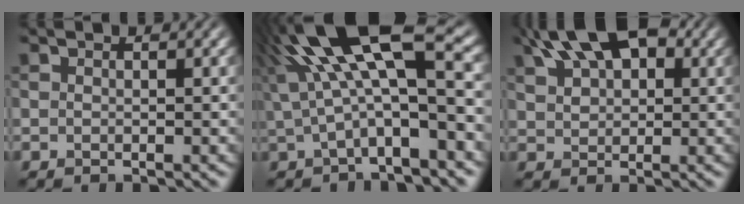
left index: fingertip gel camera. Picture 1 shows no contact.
{"total": 12.3, "force": [3.7, 3.5, 11.1], "torque": [-0.192, 0.019, 0.062]}
{"total": 9.1, "force": [4.7, 4.9, 6.0], "torque": [-0.111, 0.040, 0.064]}